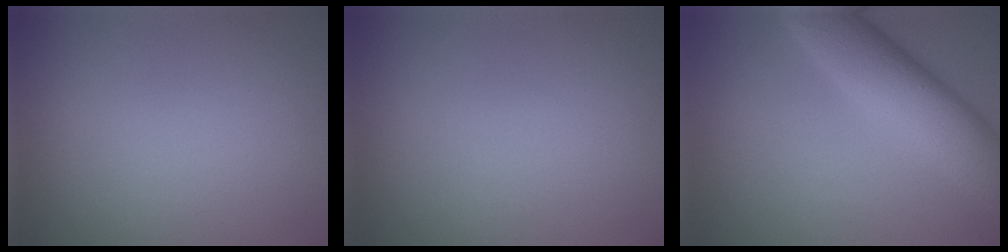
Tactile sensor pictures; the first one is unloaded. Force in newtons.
{"total": 0.0}
{"total": 7.4, "press": 7.4, "slide": 0.3}